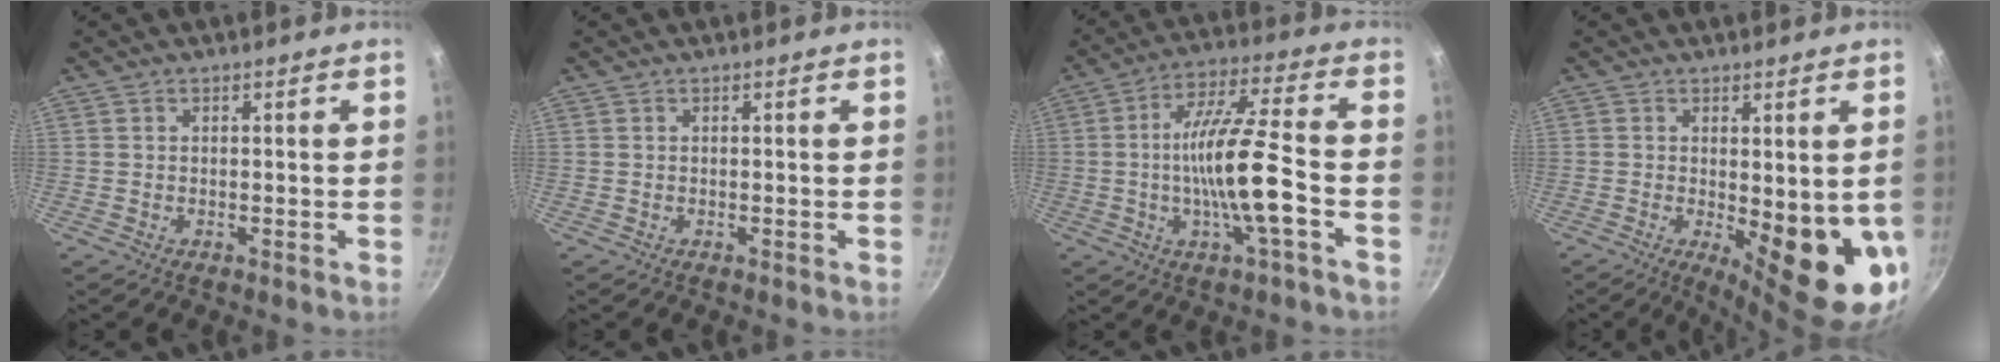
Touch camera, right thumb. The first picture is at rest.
{"total": 0.0}
{"total": 13.8, "force": [-3.0, 2.2, 13.3], "torque": [-0.241, 0.026, -0.057]}
{"total": 14.4, "force": [-1.7, 4.9, 13.4], "torque": [-0.152, -0.029, -0.009]}